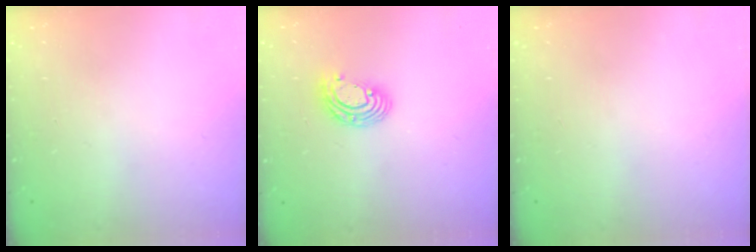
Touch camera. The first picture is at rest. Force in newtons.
{"total": 8.0, "press": 8.0, "slide": 0.4}
{"total": 0.0}